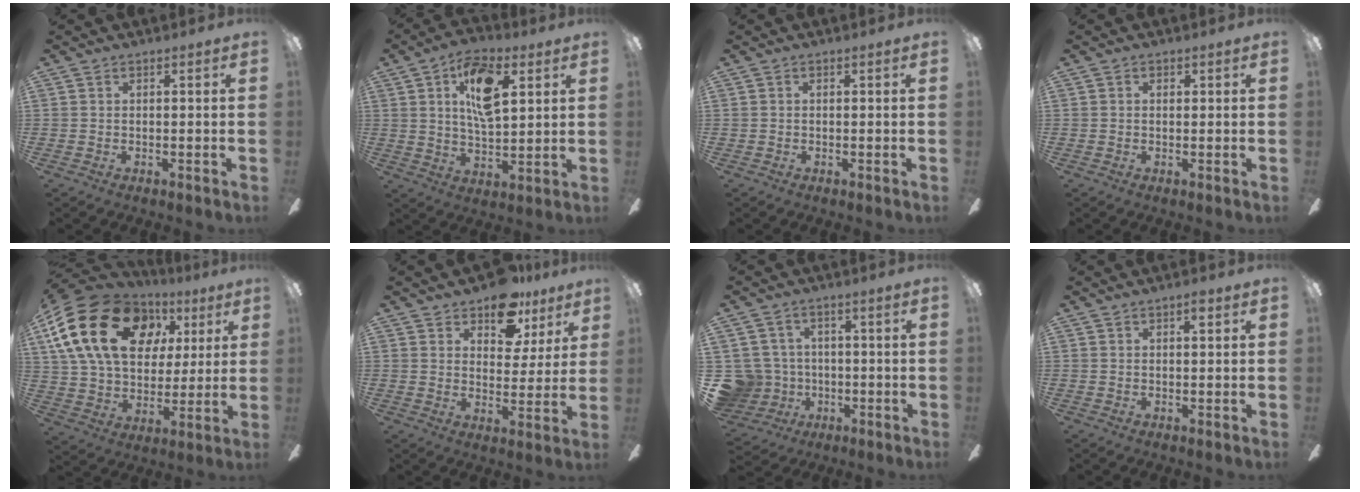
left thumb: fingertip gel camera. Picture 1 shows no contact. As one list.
[{"total": 13.2, "force": [5.6, 6.3, 10.1], "torque": [-0.162, 0.001, 0.094]}, {"total": 0.0}, {"total": 0.6, "force": [0.1, 0.5, 0.4], "torque": [-0.007, 0.005, 0.001]}, {"total": 25.1, "force": [8.9, 17.5, 15.6], "torque": [-0.296, -0.012, 0.160]}, {"total": 11.8, "force": [8.6, 6.5, 4.8], "torque": [-0.071, -0.047, 0.157]}, {"total": 9.8, "force": [-1.6, 9.4, 2.5], "torque": [-0.104, 0.019, -0.023]}, {"total": 1.9, "force": [1.1, 0.8, 1.3], "torque": [-0.011, -0.003, 0.015]}]